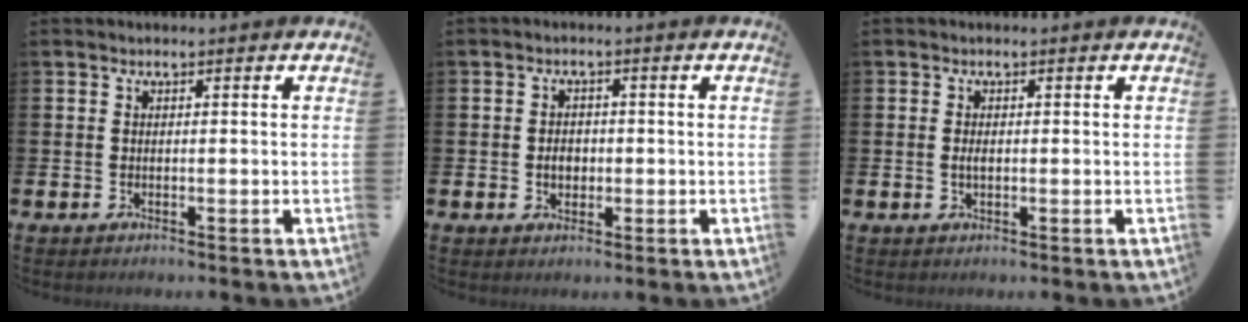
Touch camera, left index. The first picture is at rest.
{"total": 2.4, "force": [-0.3, 1.9, 1.5], "torque": [-0.010, -0.001, -0.012]}
{"total": 1.2, "force": [0.0, 0.6, 1.0], "torque": [-0.016, 0.002, -0.003]}